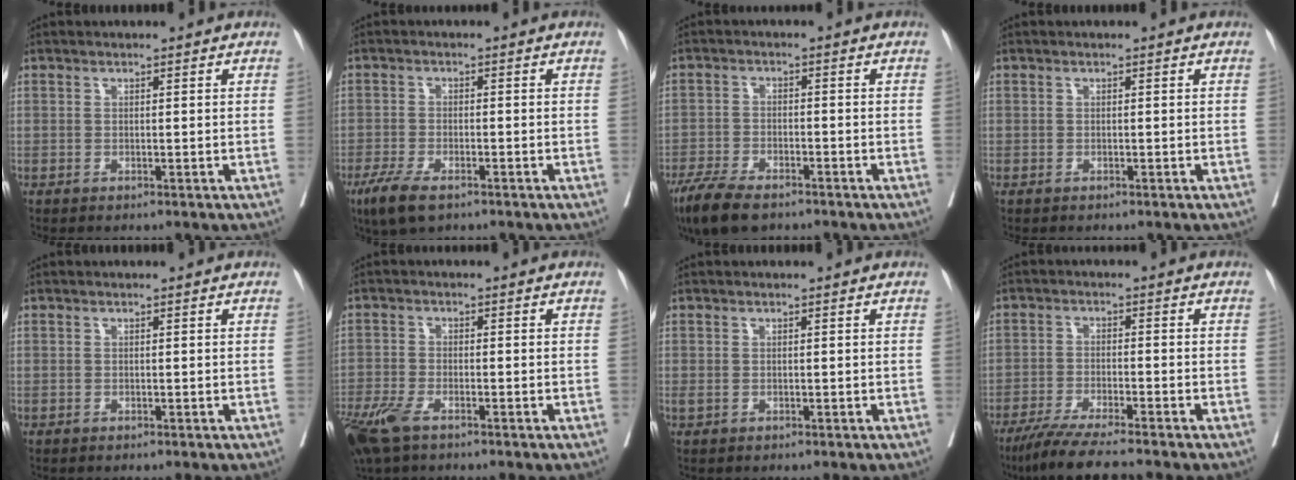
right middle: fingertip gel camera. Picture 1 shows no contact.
{"total": 3.0, "force": [-1.9, 1.1, 2.0], "torque": [-0.044, -0.005, -0.031]}
{"total": 8.4, "force": [-6.3, 2.5, 5.0], "torque": [-0.094, -0.017, -0.109]}
{"total": 0.0}
{"total": 0.0}
{"total": 7.8, "force": [-5.3, 2.8, 4.9], "torque": [-0.101, -0.016, -0.100]}
{"total": 0.6, "force": [0.0, 0.2, 0.5], "torque": [-0.019, -0.002, 0.004]}
{"total": 9.1, "force": [-7.7, -0.5, 4.9], "torque": [-0.075, -0.030, -0.128]}